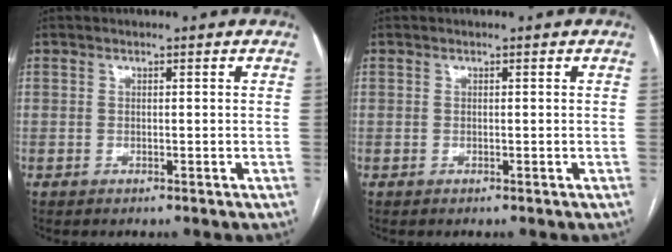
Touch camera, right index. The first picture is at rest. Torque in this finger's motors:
{"motor_torque": [0.00, 0.00, 0.00, 0.01]}